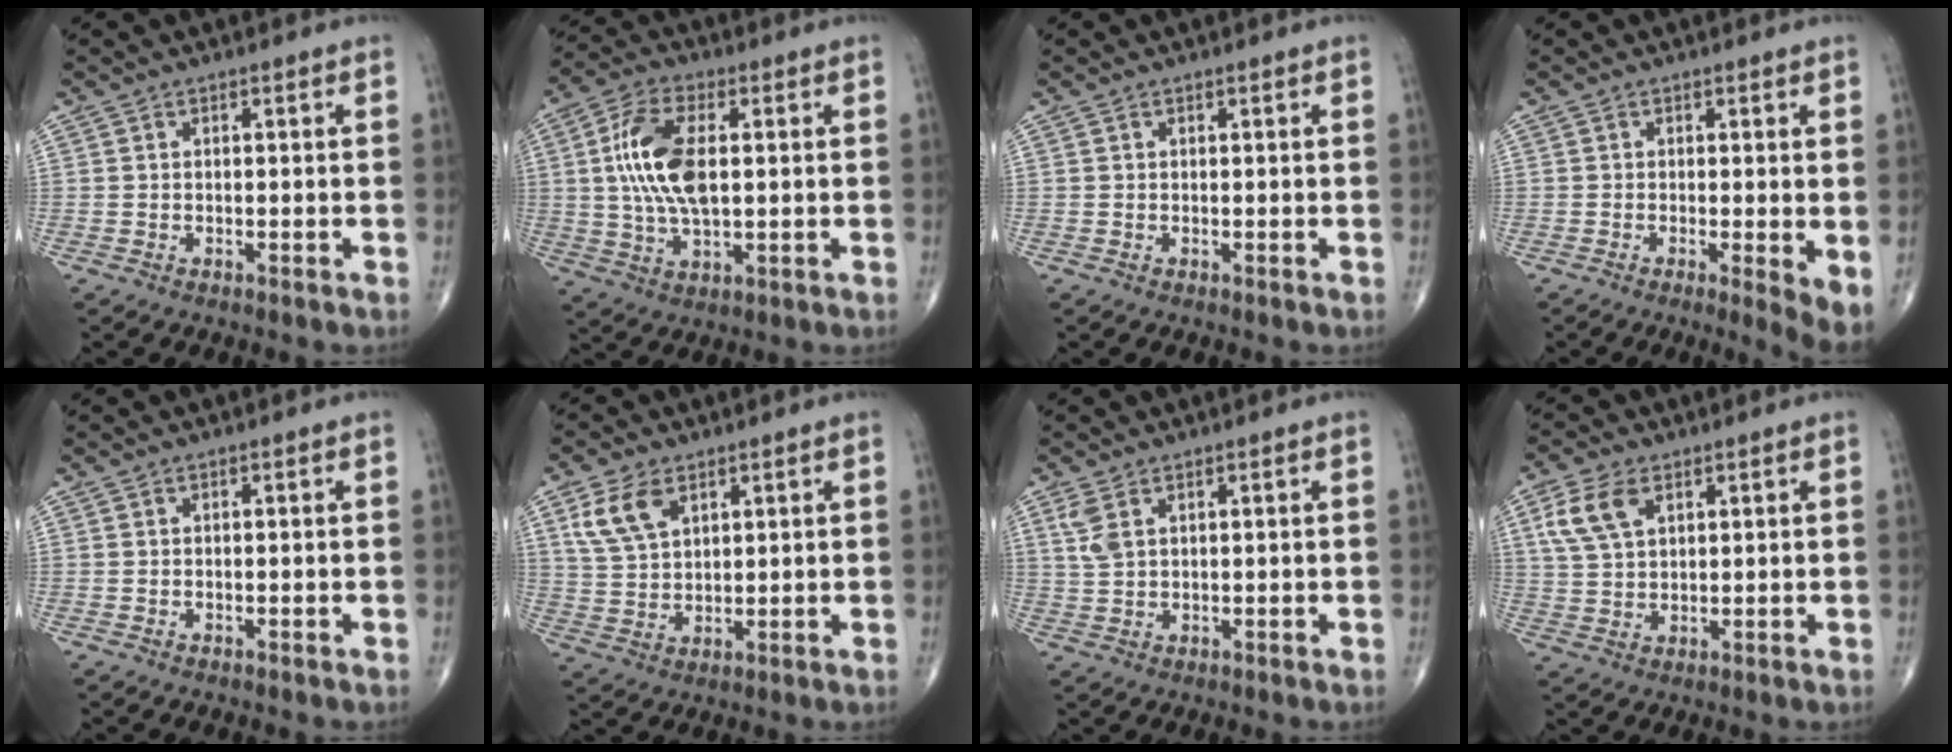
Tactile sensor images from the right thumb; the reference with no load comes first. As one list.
[{"total": 13.0, "force": [1.6, 6.3, 11.2], "torque": [-0.229, 0.005, 0.029]}, {"total": 0.0}, {"total": 4.0, "force": [-0.4, 0.7, 3.9], "torque": [-0.063, -0.014, -0.012]}, {"total": 0.0}, {"total": 8.2, "force": [4.0, 4.8, 5.3], "torque": [-0.097, -0.010, 0.085]}, {"total": 3.5, "force": [1.7, 1.8, 2.5], "torque": [-0.060, 0.005, 0.043]}, {"total": 7.9, "force": [3.3, 4.6, 5.5], "torque": [-0.110, -0.002, 0.069]}]